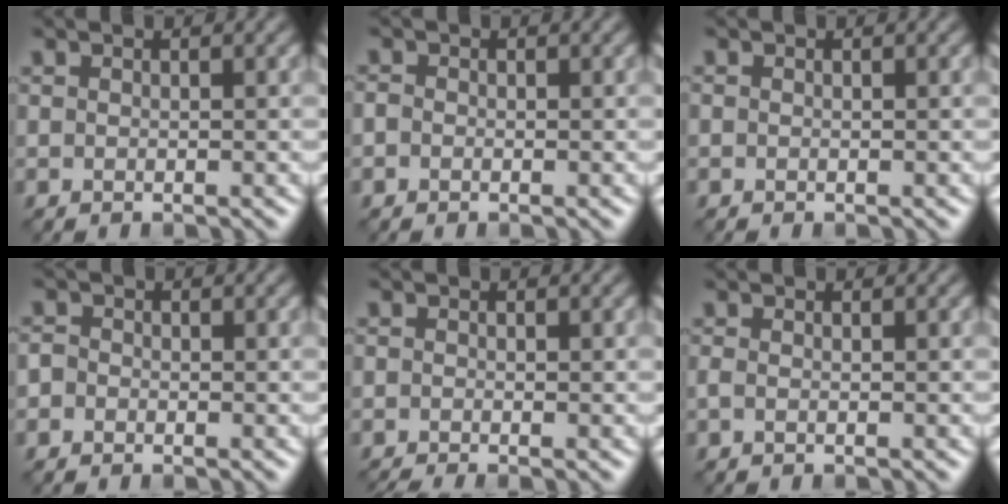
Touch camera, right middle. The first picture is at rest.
{"total": 0.7, "force": [-0.3, 0.6, 0.2], "torque": [-0.001, -0.002, -0.008]}
{"total": 0.0}
{"total": 1.2, "force": [-0.4, 1.1, 0.3], "torque": [0.002, -0.001, -0.018]}
{"total": 1.4, "force": [-1.2, 0.1, 0.8], "torque": [-0.015, -0.012, -0.027]}
{"total": 0.6, "force": [-0.2, 0.2, 0.5], "torque": [-0.013, -0.004, -0.006]}